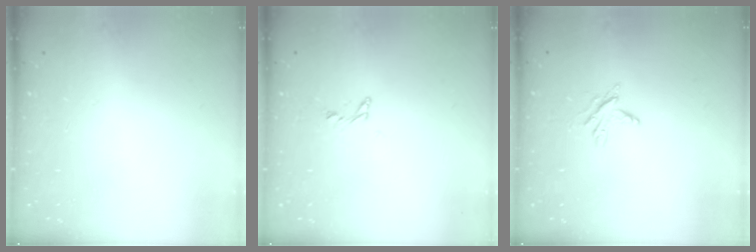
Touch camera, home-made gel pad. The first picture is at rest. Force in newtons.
{"total": 3.1, "press": 3.1, "slide": 0.3}
{"total": 3.8, "press": 3.8, "slide": 0.5}